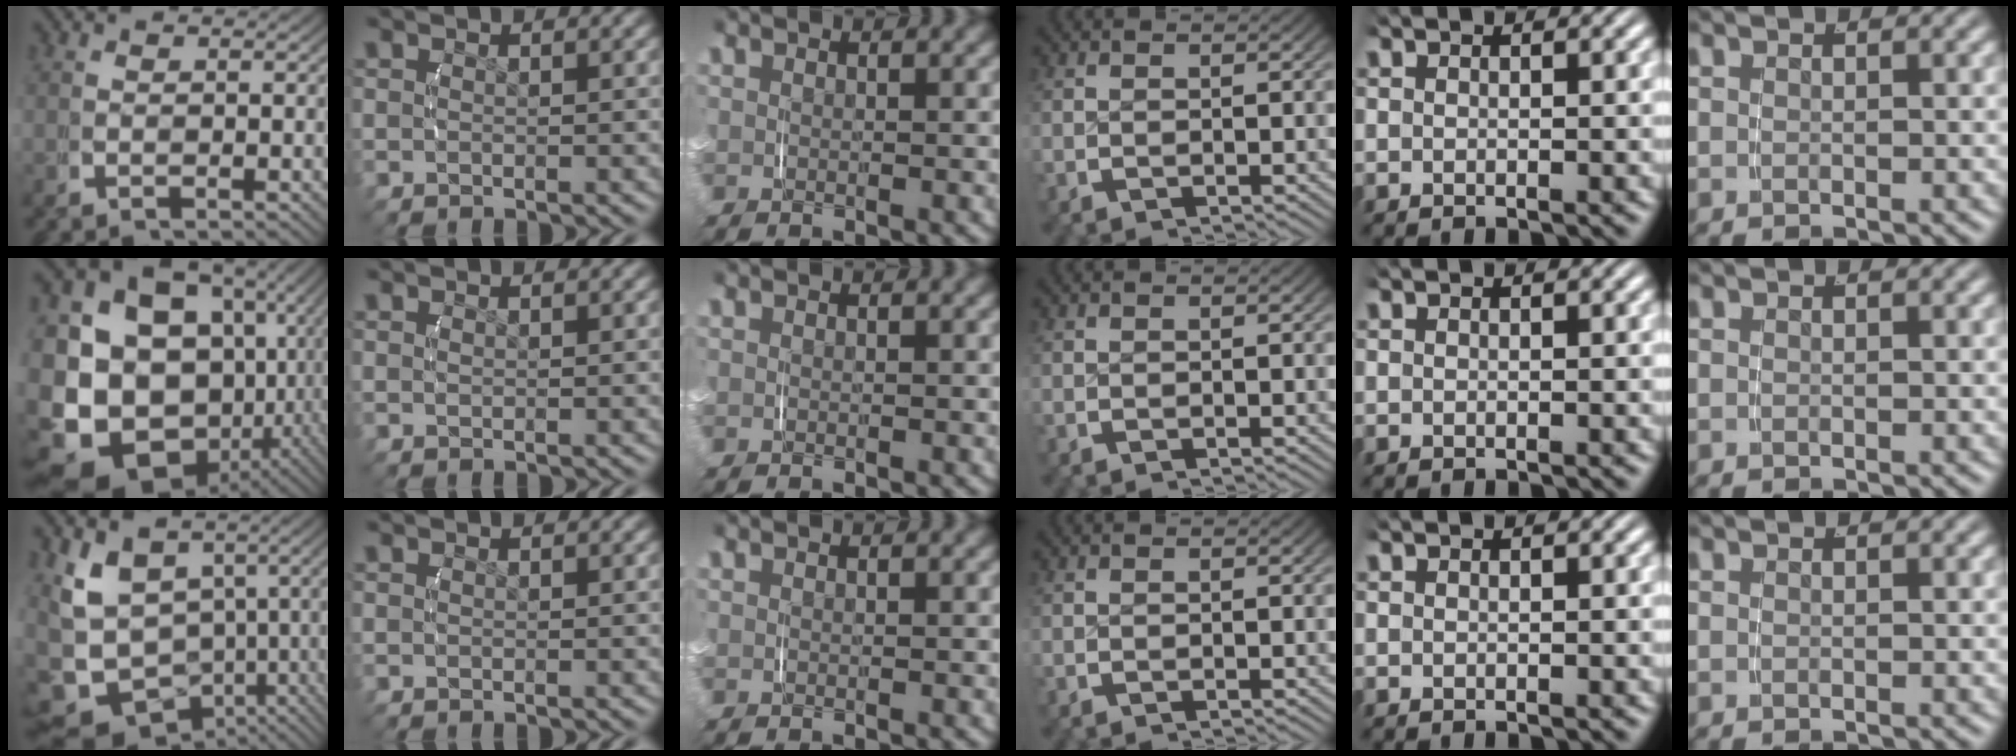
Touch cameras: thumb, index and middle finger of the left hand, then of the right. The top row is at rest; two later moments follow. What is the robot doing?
{"motion": "lift_and_place", "object": "backpack"}